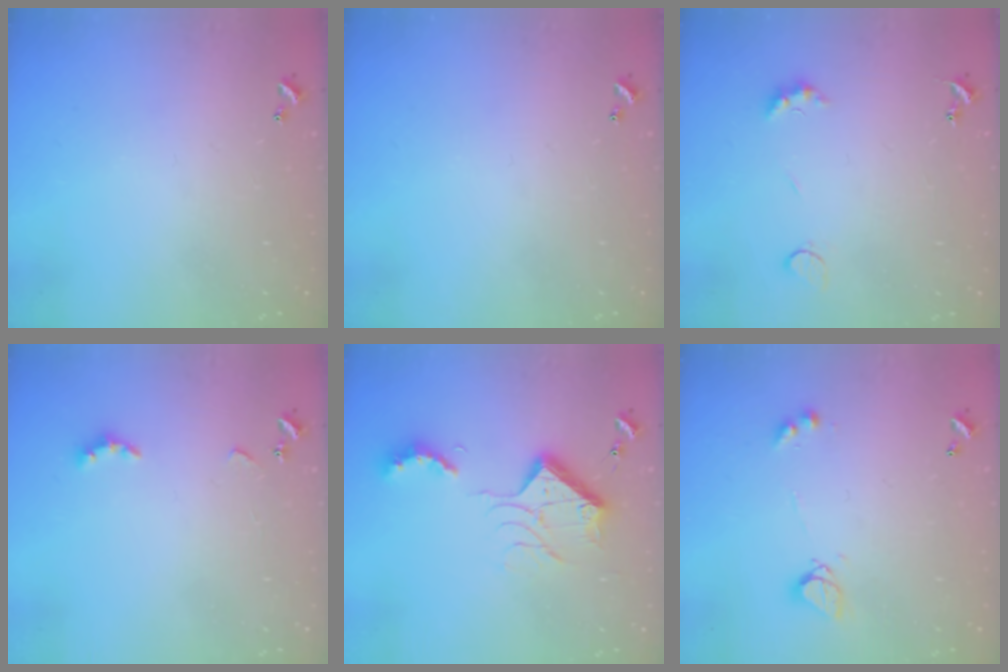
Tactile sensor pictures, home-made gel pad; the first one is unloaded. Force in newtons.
{"total": 0.0}
{"total": 4.9, "press": 4.9, "slide": 0.8}
{"total": 2.9, "press": 2.8, "slide": 0.6}
{"total": 14.4, "press": 14.3, "slide": 1.5}
{"total": 2.7, "press": 2.6, "slide": 0.5}